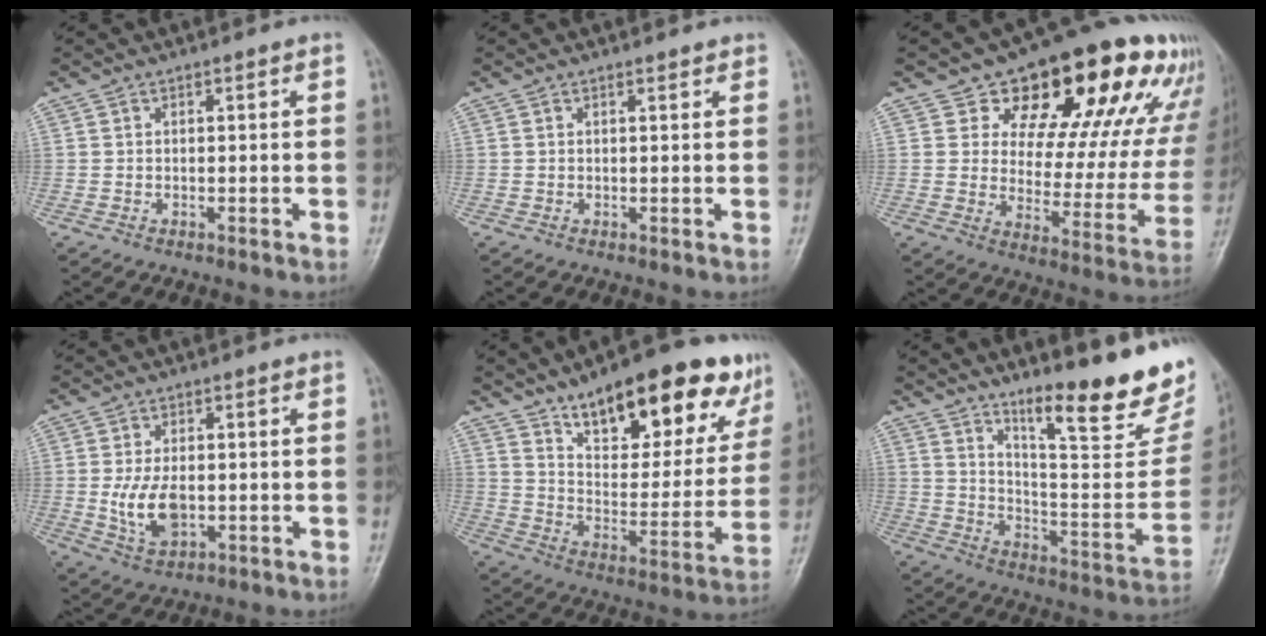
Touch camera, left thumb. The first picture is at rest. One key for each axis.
{"total": 0.8, "fx": 0.7, "fy": 0.4, "fz": 0.2, "tx": -0.002, "ty": -0.005, "tz": 0.007}
{"total": 24.9, "fx": 14.3, "fy": 12.5, "fz": 16.0, "tx": -0.164, "ty": -0.039, "tz": 0.200}
{"total": 7.8, "fx": -0.8, "fy": 4.7, "fz": 6.2, "tx": -0.112, "ty": -0.006, "tz": -0.008}
{"total": 25.1, "fx": 15.8, "fy": 9.7, "fz": 16.9, "tx": -0.191, "ty": -0.051, "tz": 0.238}
{"total": 23.1, "fx": 16.4, "fy": 4.9, "fz": 15.6, "tx": -0.189, "ty": -0.104, "tz": 0.243}